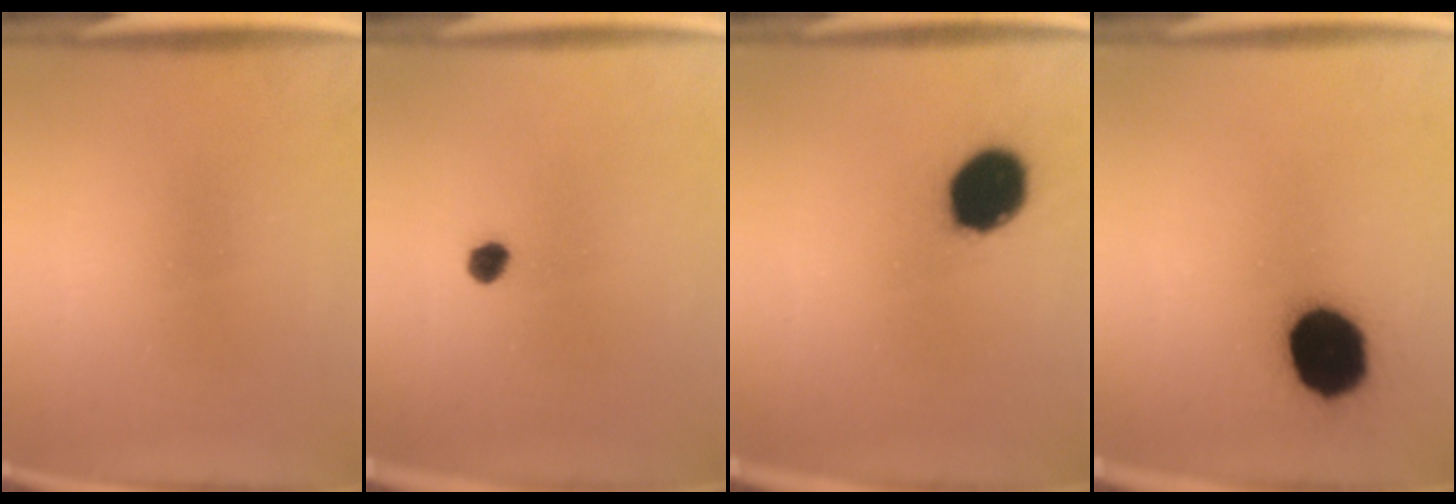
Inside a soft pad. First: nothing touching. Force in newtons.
{"total": 2.2}
{"total": 14.0}
{"total": 16.9}